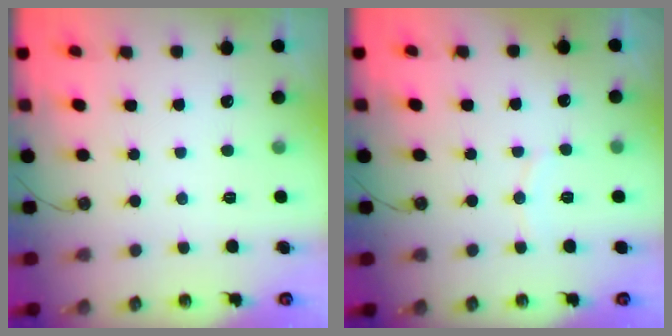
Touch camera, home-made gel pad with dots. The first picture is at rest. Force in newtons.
{"total": 5.1, "press": 5.0, "slide": 0.5}